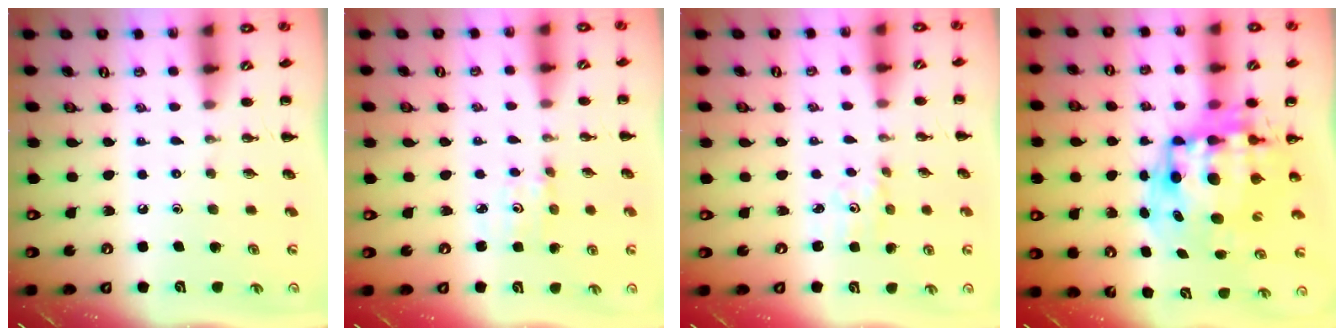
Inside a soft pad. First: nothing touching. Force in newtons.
{"total": 2.4, "press": 2.3, "slide": 0.7}
{"total": 2.1, "press": 2.0, "slide": 0.6}
{"total": 12.3, "press": 12.0, "slide": 2.9}